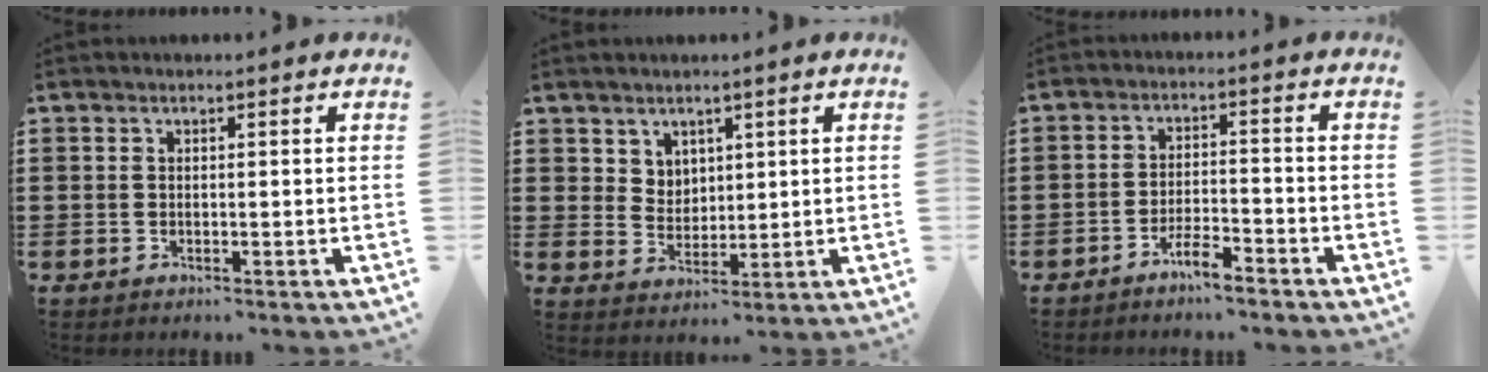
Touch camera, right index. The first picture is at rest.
{"total": 3.9, "force": [2.8, 2.6, 0.4], "torque": [-0.021, 0.005, 0.053]}
{"total": 4.0, "force": [-3.5, 0.4, 1.8], "torque": [-0.034, 0.007, -0.067]}